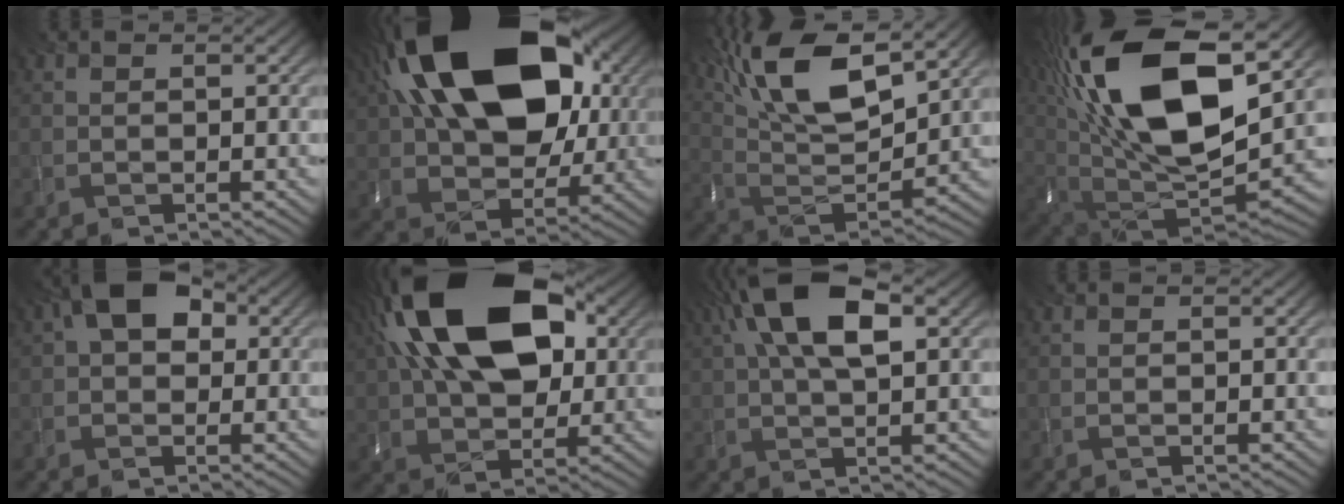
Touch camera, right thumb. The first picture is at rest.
{"total": 22.8, "force": [8.6, 13.7, 16.0], "torque": [-0.323, 0.052, 0.138]}
{"total": 16.0, "force": [9.8, 5.0, 11.6], "torque": [-0.243, 0.018, 0.159]}
{"total": 22.0, "force": [8.9, 10.0, 17.5], "torque": [-0.389, 0.035, 0.154]}
{"total": 6.2, "force": [1.6, 4.1, 4.3], "torque": [-0.078, 0.012, 0.017]}
{"total": 21.3, "force": [7.9, 12.1, 15.6], "torque": [-0.307, 0.067, 0.107]}
{"total": 11.3, "force": [4.4, 4.5, 9.5], "torque": [-0.188, 0.023, 0.068]}
{"total": 0.0}